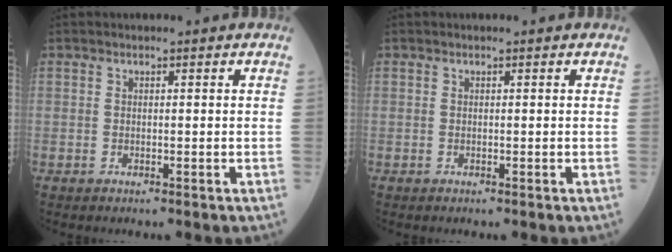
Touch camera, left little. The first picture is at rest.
{"total": 0.0}